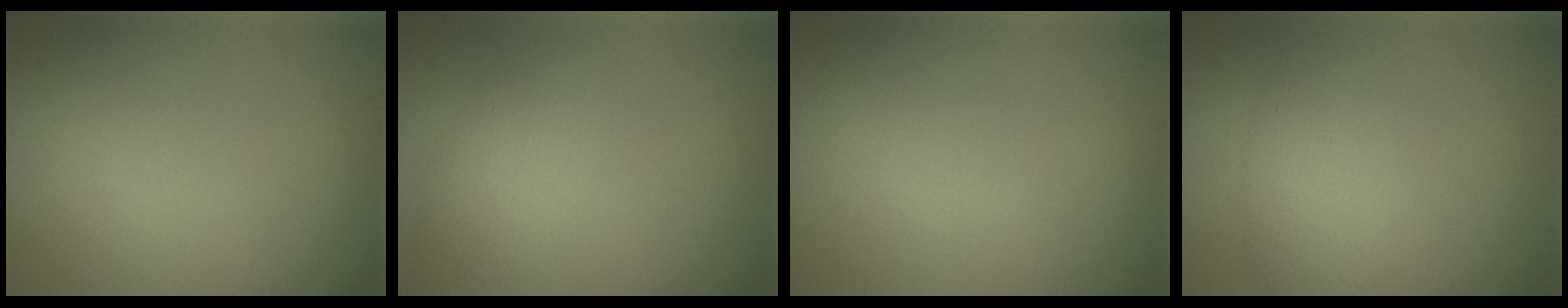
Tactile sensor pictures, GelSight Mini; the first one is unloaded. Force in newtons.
{"total": 2.9, "press": 2.9, "slide": 0.2}
{"total": 0.0}
{"total": 3.0, "press": 3.0, "slide": 0.1}